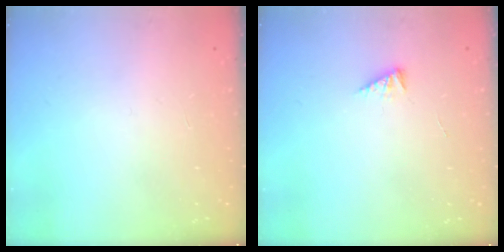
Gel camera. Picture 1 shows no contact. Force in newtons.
{"total": 2.7, "press": 2.7, "slide": 0.6}